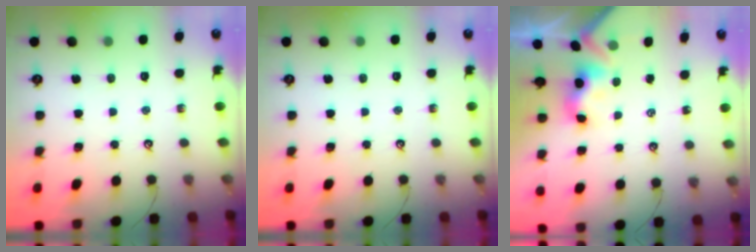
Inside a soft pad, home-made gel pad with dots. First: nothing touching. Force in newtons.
{"total": 0.0}
{"total": 2.9, "press": 2.9, "slide": 0.6}